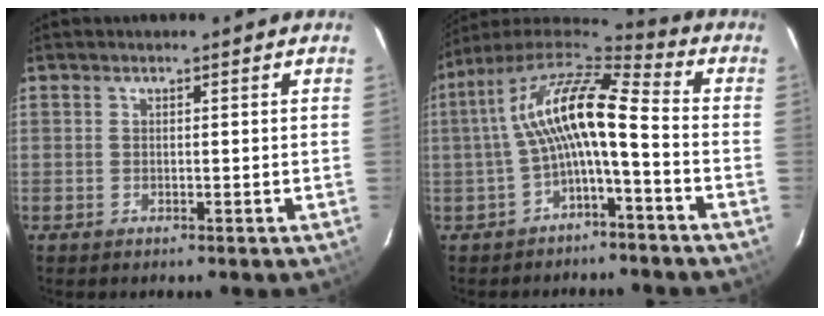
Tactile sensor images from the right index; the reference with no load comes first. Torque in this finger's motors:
{"motor_torque": [0.73, -0.19, 1.05, 0.21]}